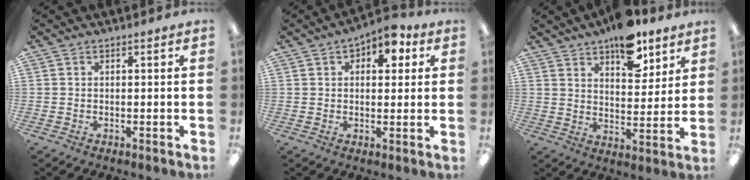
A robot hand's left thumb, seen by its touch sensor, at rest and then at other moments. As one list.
[{"total": 6.6, "force": [3.3, 3.9, 4.2], "torque": [-0.048, -0.008, 0.053]}, {"total": 12.4, "force": [8.9, 5.7, 6.4], "torque": [-0.078, -0.048, 0.154]}]